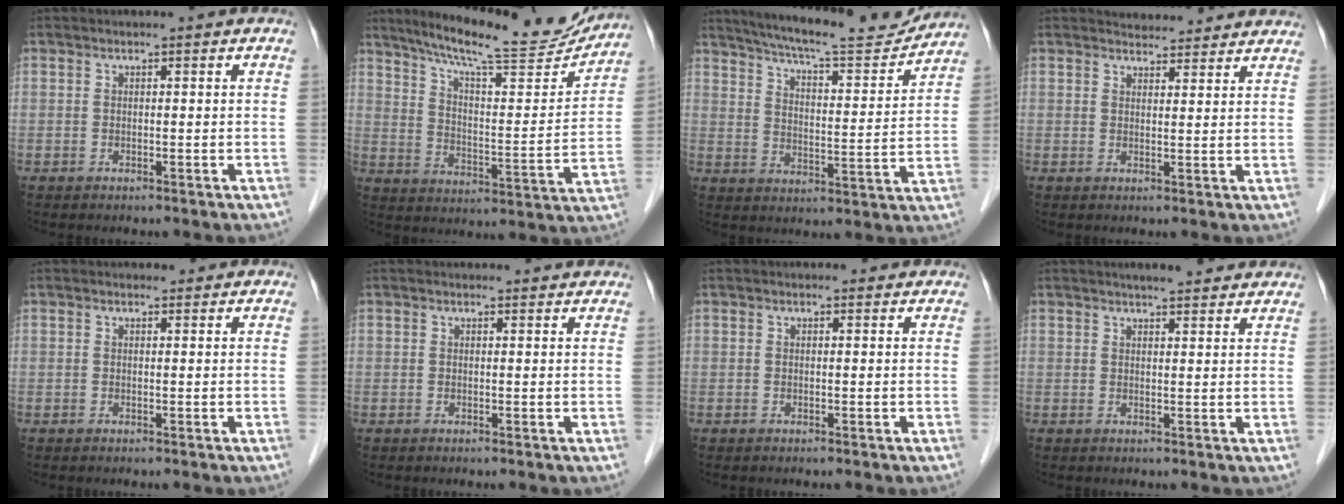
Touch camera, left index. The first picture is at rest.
{"total": 19.5, "force": [17.6, 1.8, 8.2], "torque": [-0.131, -0.027, 0.250]}
{"total": 16.1, "force": [15.1, 1.3, 5.6], "torque": [-0.095, -0.016, 0.214]}
{"total": 6.4, "force": [6.2, 1.3, 0.9], "torque": [-0.007, 0.012, 0.065]}
{"total": 1.2, "force": [1.0, 0.7, 0.2], "torque": [-0.002, 0.003, 0.009]}
{"total": 3.0, "force": [2.8, 0.9, 0.4], "torque": [-0.005, 0.009, 0.026]}
{"total": 1.2, "force": [1.0, 0.7, 0.2], "torque": [-0.003, 0.003, 0.006]}
{"total": 6.3, "force": [5.6, 1.1, 2.7], "torque": [-0.032, 0.012, 0.067]}